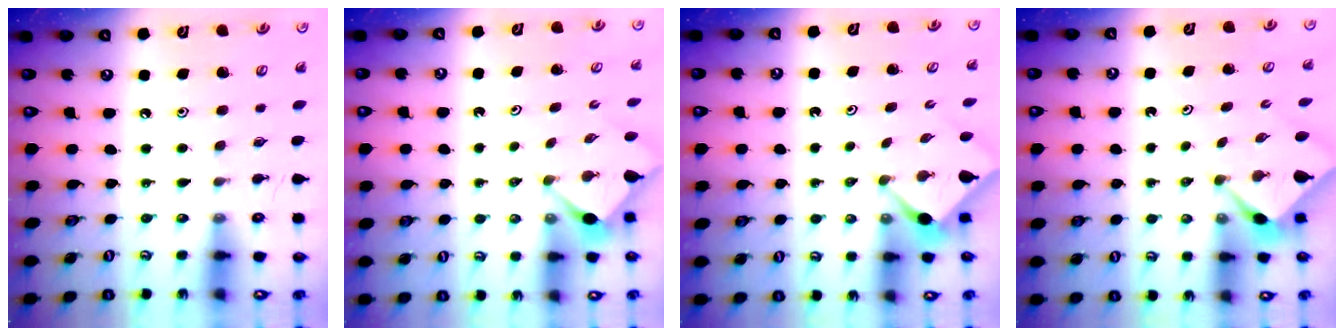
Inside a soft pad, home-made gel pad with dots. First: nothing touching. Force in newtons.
{"total": 2.9, "press": 2.9, "slide": 0.3}
{"total": 3.1, "press": 3.0, "slide": 0.4}
{"total": 2.4, "press": 2.4, "slide": 0.1}